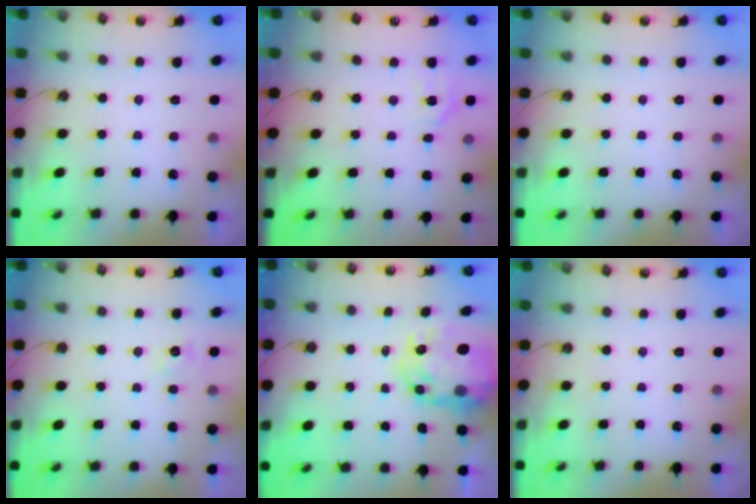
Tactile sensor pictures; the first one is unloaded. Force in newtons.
{"total": 6.9, "press": 6.9, "slide": 0.7}
{"total": 0.0}
{"total": 3.6, "press": 3.5, "slide": 0.3}
{"total": 10.0, "press": 10.0, "slide": 0.7}
{"total": 0.0}